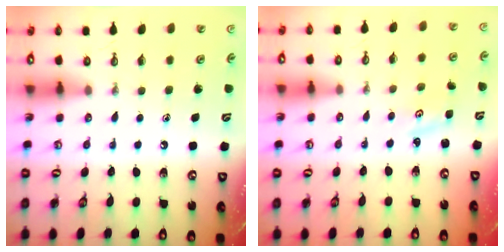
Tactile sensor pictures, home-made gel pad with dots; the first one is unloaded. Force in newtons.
{"total": 1.1, "press": 1.1, "slide": 0.3}